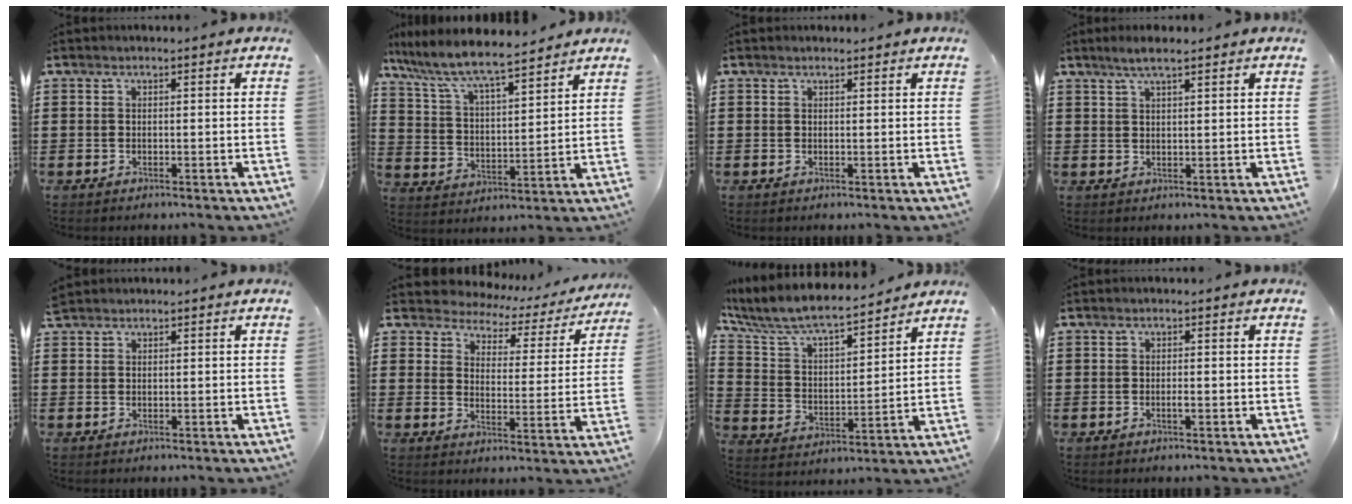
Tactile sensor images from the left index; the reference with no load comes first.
{"total": 7.6, "force": [6.8, 0.7, 3.2], "torque": [-0.091, -0.039, 0.115]}
{"total": 0.6, "force": [0.6, 0.3, 0.1], "torque": [-0.003, 0.002, 0.012]}
{"total": 4.5, "force": [3.3, 0.7, 2.9], "torque": [-0.064, 0.003, 0.059]}
{"total": 1.3, "force": [1.2, 0.3, 0.2], "torque": [-0.006, 0.002, 0.024]}
{"total": 3.3, "force": [3.0, 1.2, 0.0], "torque": [-0.025, -0.024, 0.045]}
{"total": 7.7, "force": [7.0, 1.2, 3.1], "torque": [-0.093, -0.045, 0.116]}
{"total": 0.8, "force": [-0.2, 0.1, 0.8], "torque": [-0.016, -0.004, -0.003]}